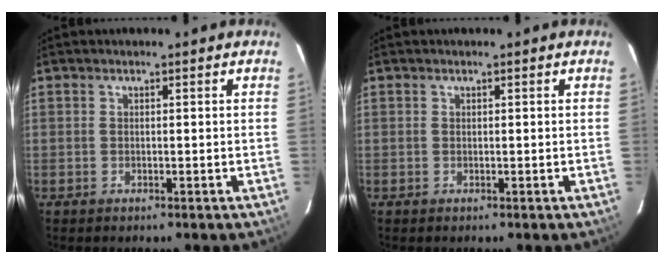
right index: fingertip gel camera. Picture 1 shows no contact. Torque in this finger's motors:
{"motor_torque": [0.16, 0.11, 0.06, -0.01]}